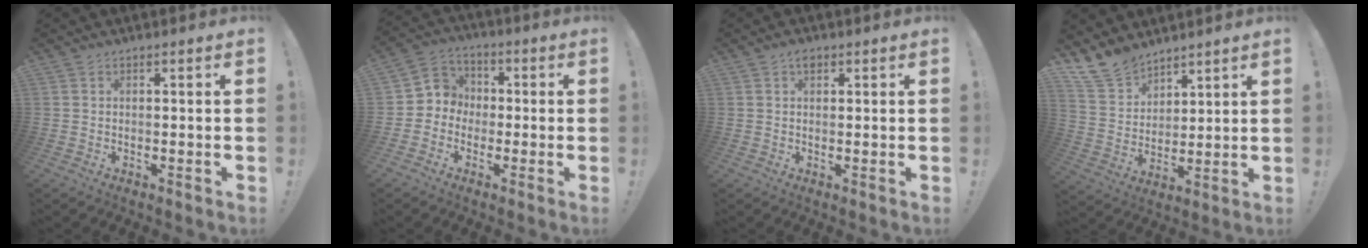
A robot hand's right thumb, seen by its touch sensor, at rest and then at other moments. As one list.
[{"total": 6.8, "force": [-2.1, 6.3, 1.2], "torque": [-0.010, 0.019, -0.033]}, {"total": 2.1, "force": [1.4, 1.1, 1.1], "torque": [-0.011, 0.000, 0.020]}, {"total": 11.3, "force": [9.6, 5.6, 2.3], "torque": [-0.060, -0.069, 0.190]}]